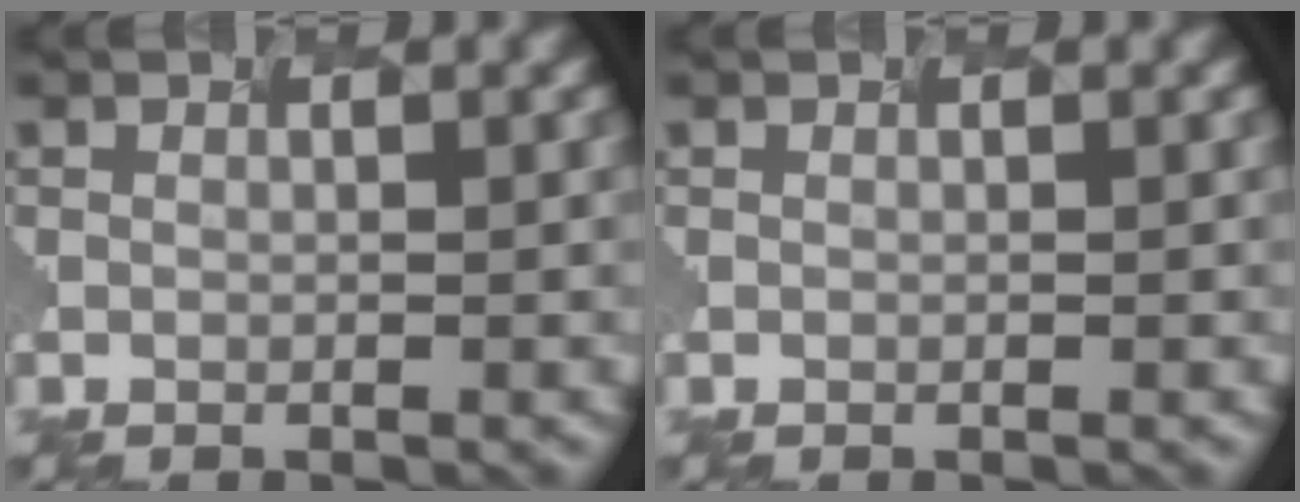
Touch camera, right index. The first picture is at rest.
{"total": 0.0}